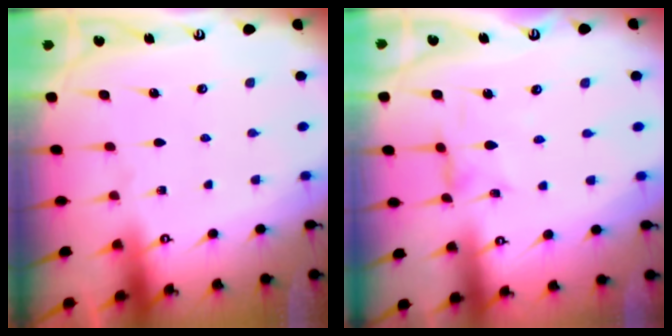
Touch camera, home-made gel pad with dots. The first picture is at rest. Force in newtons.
{"total": 1.7, "press": 1.7, "slide": 0.0}